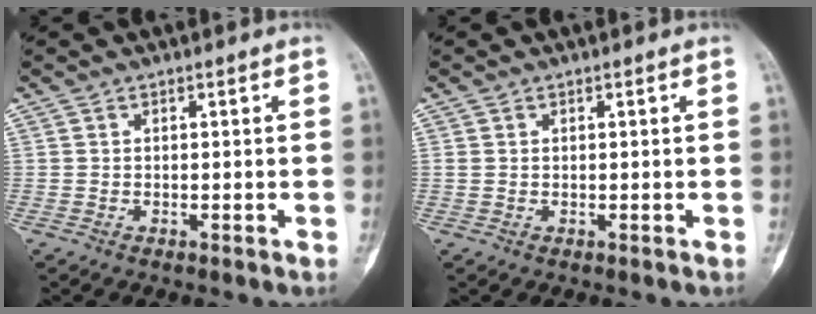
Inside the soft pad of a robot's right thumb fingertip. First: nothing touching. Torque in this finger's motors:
{"motor_torque": [0.10, 0.11, 0.11, 0.15, 0.00]}